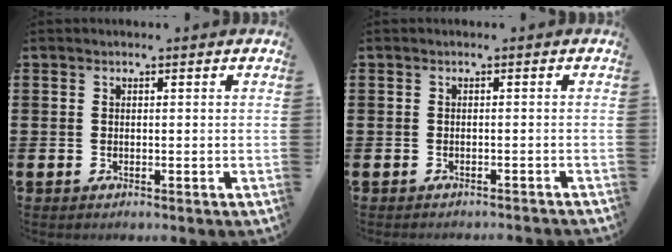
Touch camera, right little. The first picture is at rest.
{"total": 0.8, "force": [-0.8, -0.1, 0.0], "torque": [-0.001, -0.001, -0.016]}